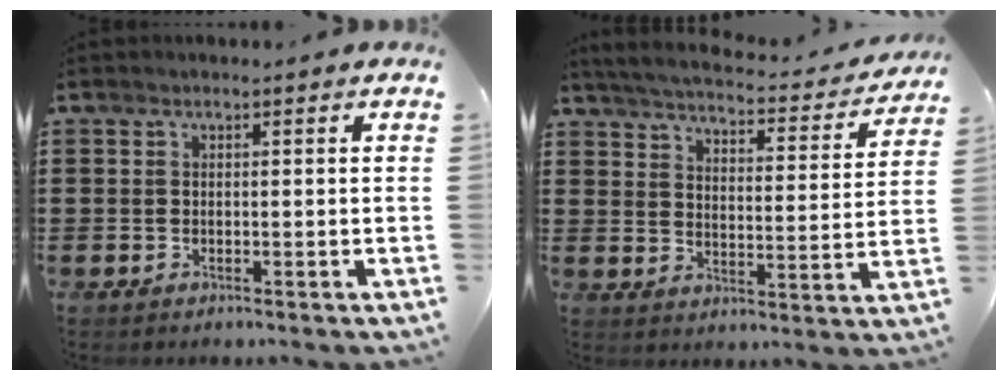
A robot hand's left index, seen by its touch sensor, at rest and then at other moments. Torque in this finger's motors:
{"motor_torque": [2.14, 0.00, 0.31, 0.05]}